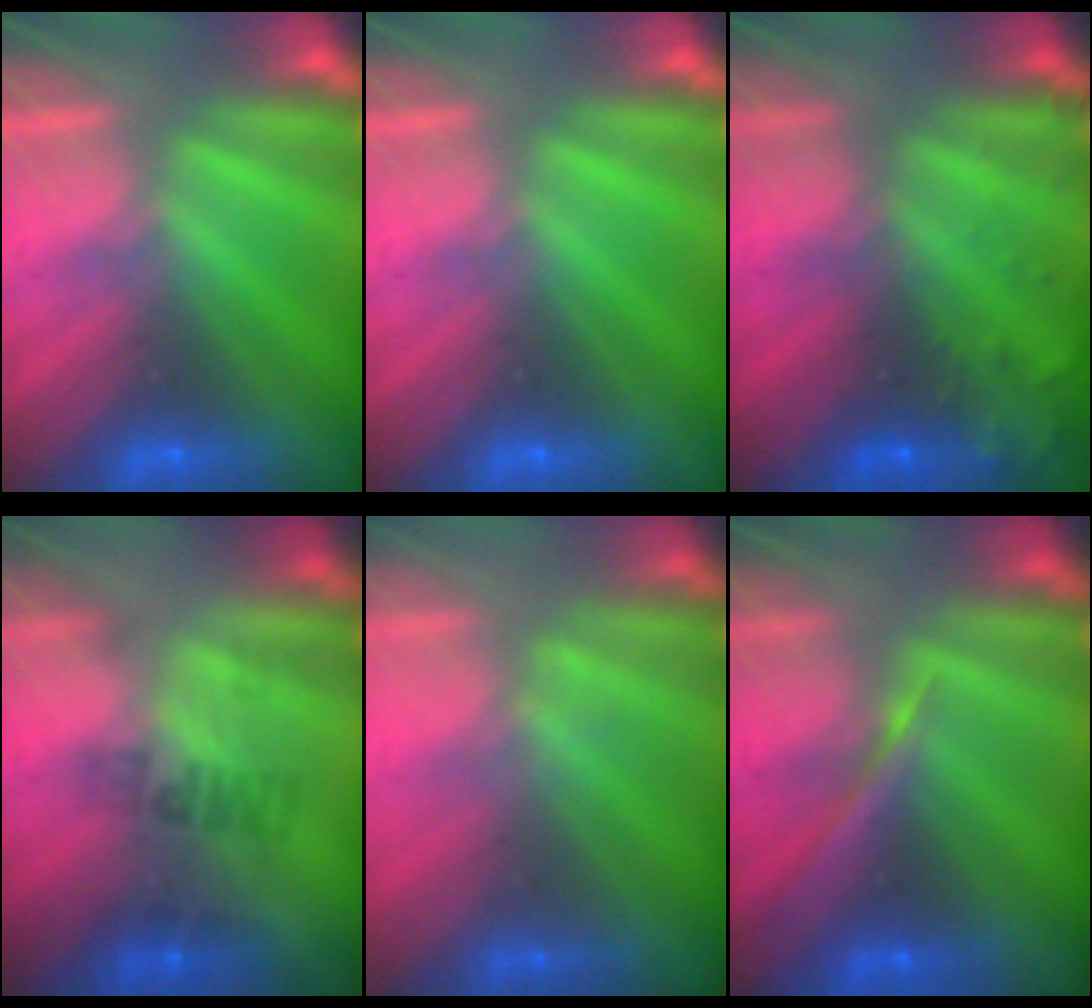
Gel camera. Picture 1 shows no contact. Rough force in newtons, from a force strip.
{"total": 0.0}
{"total": 6.7}
{"total": 2.3}
{"total": 1.4}
{"total": 2.3}